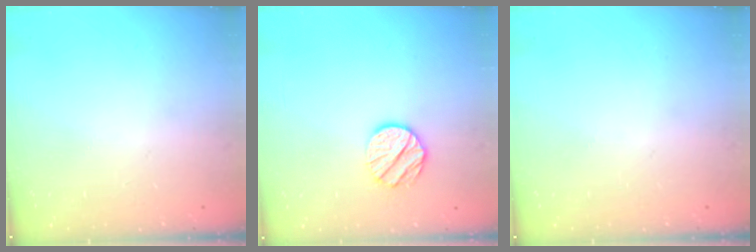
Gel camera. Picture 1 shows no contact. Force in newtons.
{"total": 9.6, "press": 9.6, "slide": 0.7}
{"total": 0.0}